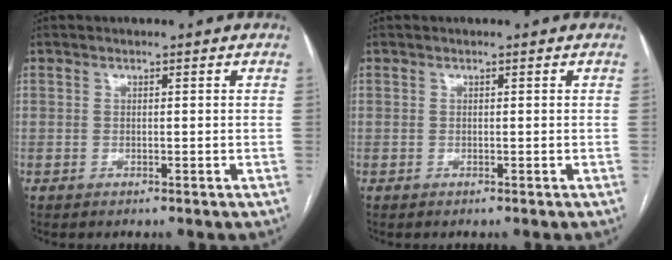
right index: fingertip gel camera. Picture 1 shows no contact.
{"total": 0.0}